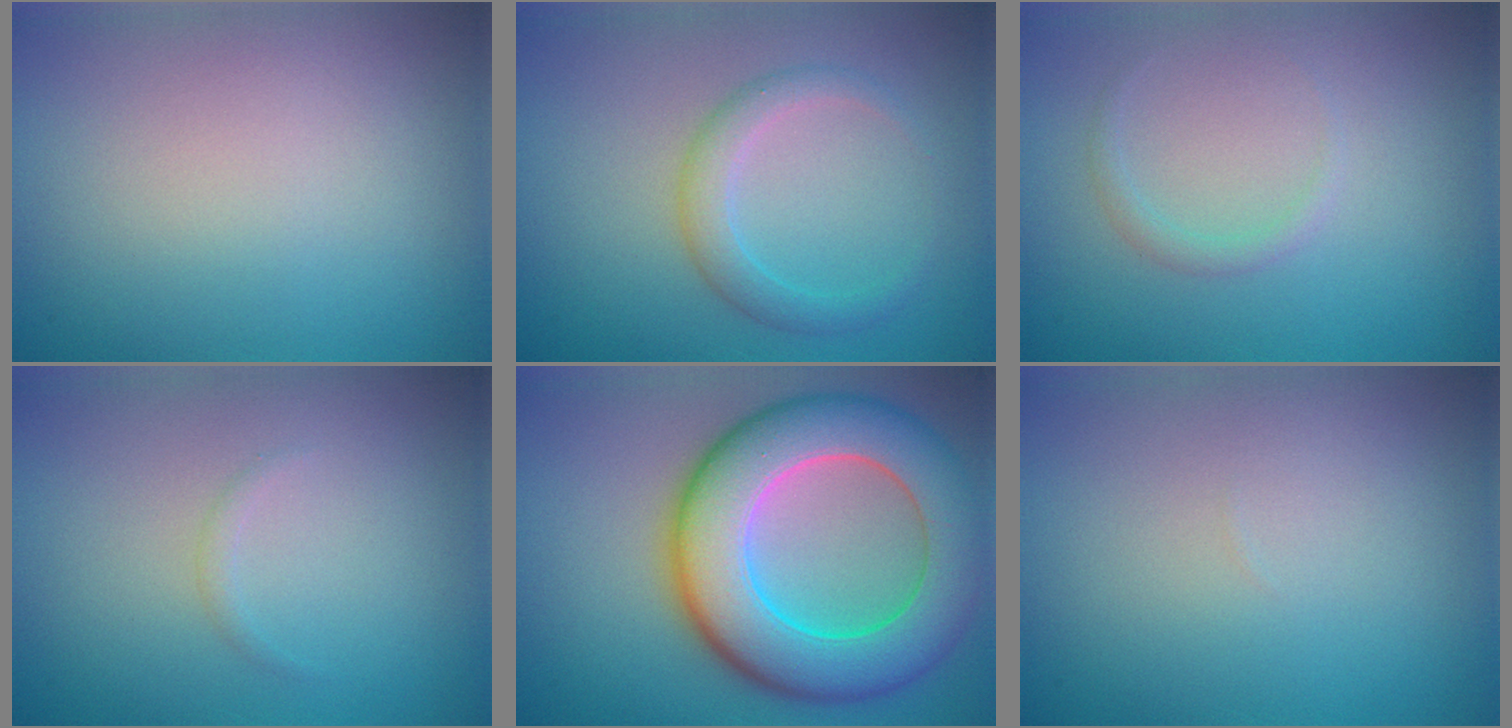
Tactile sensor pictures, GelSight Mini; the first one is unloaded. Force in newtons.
{"total": 2.3, "press": 2.3, "slide": 0.1}
{"total": 0.9, "press": 0.9, "slide": 0.1}
{"total": 0.5, "press": 0.5, "slide": 0.0}
{"total": 11.3, "press": 11.3, "slide": 0.3}
{"total": 0.0}